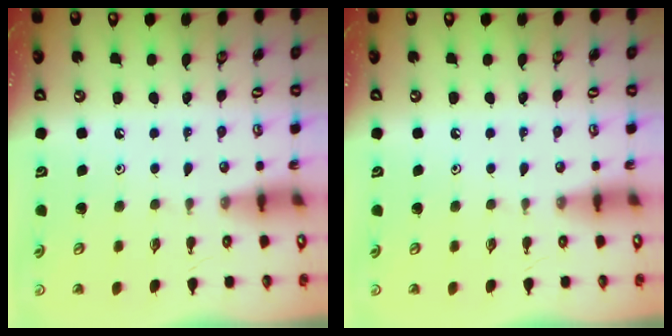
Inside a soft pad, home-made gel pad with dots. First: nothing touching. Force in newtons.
{"total": 0.0}